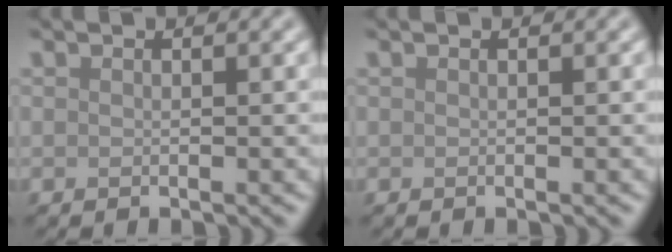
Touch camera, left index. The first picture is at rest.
{"total": 0.0}